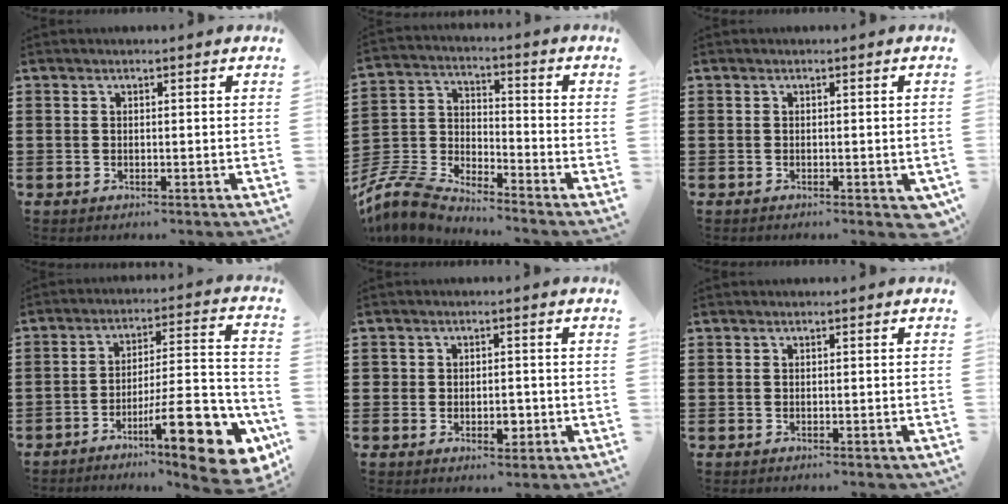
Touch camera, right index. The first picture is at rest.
{"total": 7.3, "force": [-7.1, 1.0, 1.7], "torque": [-0.070, -0.008, -0.153]}
{"total": 0.8, "force": [-0.4, 0.6, 0.2], "torque": [-0.005, 0.001, -0.009]}
{"total": 15.9, "force": [-8.7, 3.6, 12.8], "torque": [-0.165, 0.027, -0.140]}
{"total": 3.3, "force": [-1.1, 2.2, 2.1], "torque": [-0.042, 0.004, -0.021]}
{"total": 0.6, "force": [-0.6, 0.2, 0.0], "torque": [0.000, 0.002, -0.014]}